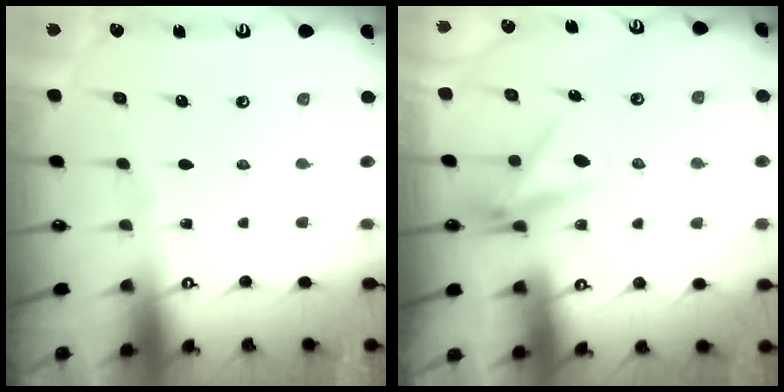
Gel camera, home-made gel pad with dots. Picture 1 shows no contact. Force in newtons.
{"total": 9.2, "press": 9.1, "slide": 1.6}